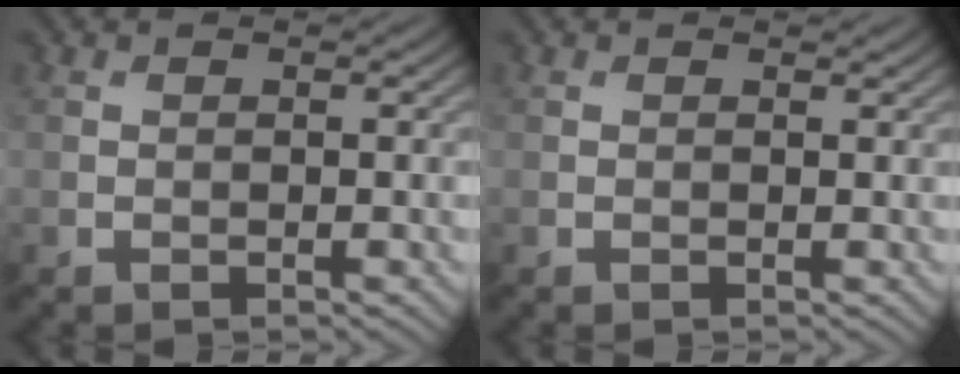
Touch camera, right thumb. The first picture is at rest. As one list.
[{"total": 0.0}]